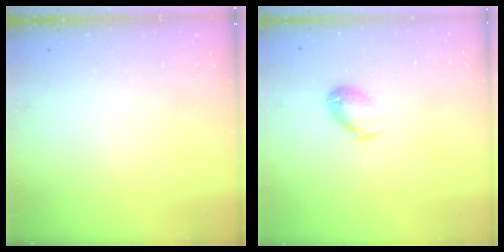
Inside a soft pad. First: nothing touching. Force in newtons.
{"total": 6.8, "press": 6.8, "slide": 0.8}